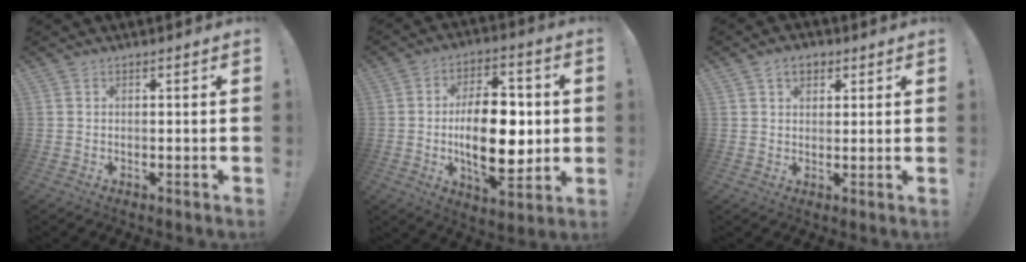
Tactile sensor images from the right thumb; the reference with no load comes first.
{"total": 20.1, "force": [-0.7, 10.5, 17.1], "torque": [-0.283, -0.003, -0.014]}
{"total": 5.0, "force": [2.6, 3.4, 2.7], "torque": [-0.039, -0.002, 0.045]}